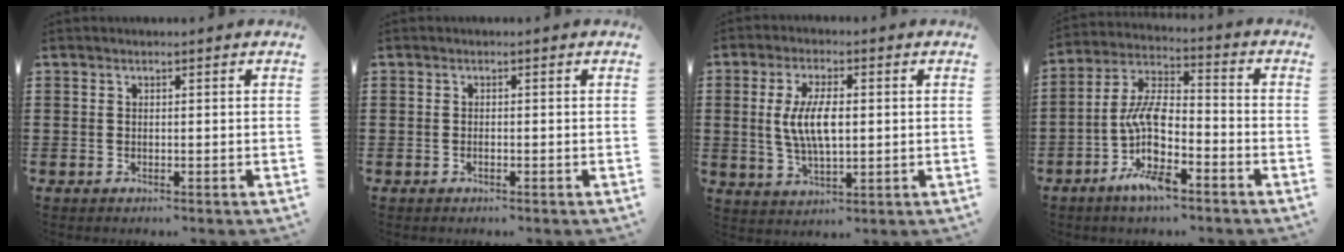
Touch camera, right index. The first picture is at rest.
{"total": 0.5, "force": [-0.4, 0.0, 0.3], "torque": [-0.008, -0.003, -0.006]}
{"total": 7.3, "force": [0.5, 2.9, 6.6], "torque": [-0.140, 0.005, 0.003]}
{"total": 9.9, "force": [-4.5, 3.7, 8.1], "torque": [-0.186, -0.011, -0.092]}